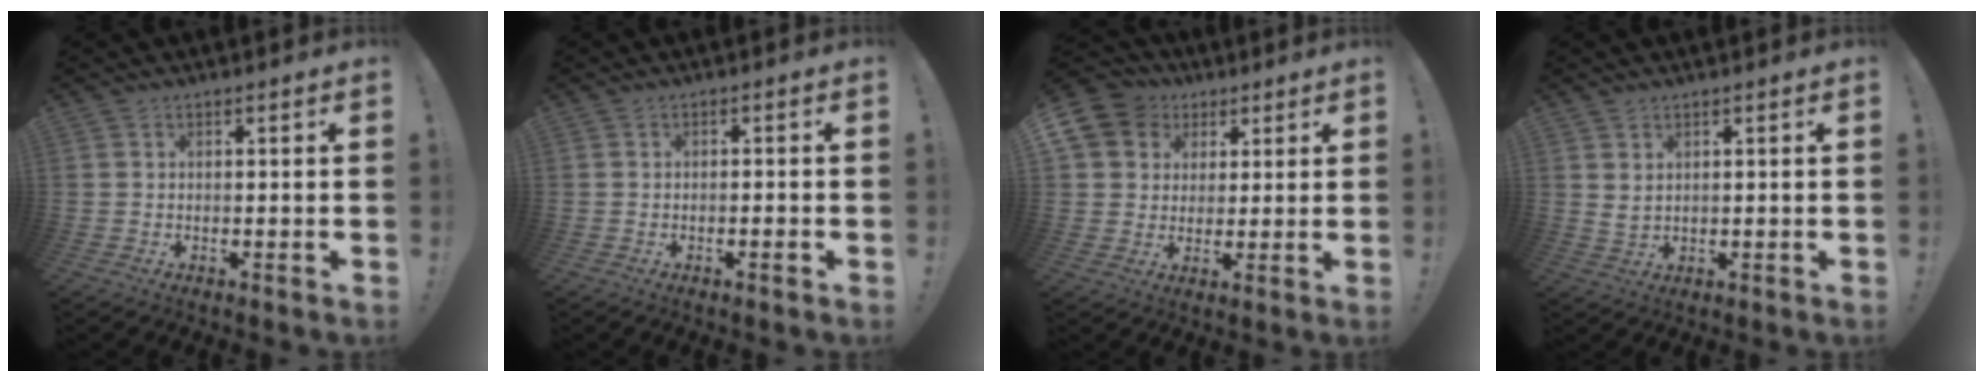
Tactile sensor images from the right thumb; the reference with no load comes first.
{"total": 1.7, "force": [-0.8, 0.1, 1.5], "torque": [-0.027, 0.005, -0.013]}
{"total": 10.6, "force": [4.2, 9.1, 3.5], "torque": [-0.059, -0.023, 0.084]}
{"total": 2.7, "force": [1.8, 1.2, 1.7], "torque": [-0.034, -0.005, 0.034]}